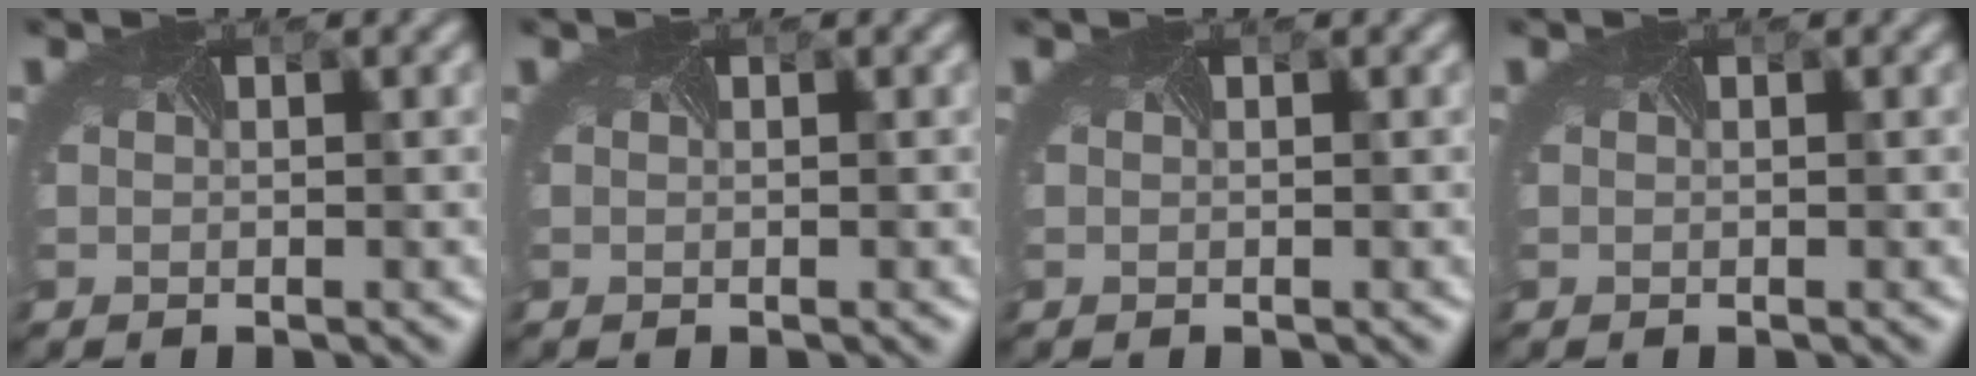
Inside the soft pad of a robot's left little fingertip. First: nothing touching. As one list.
[{"total": 0.0}, {"total": 0.0}, {"total": 0.0}]